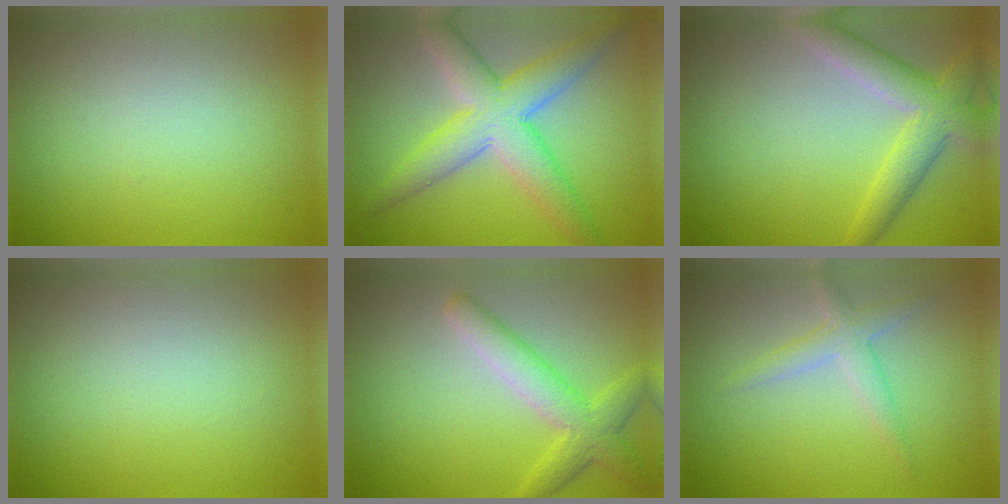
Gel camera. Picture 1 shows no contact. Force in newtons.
{"total": 6.6, "press": 6.6, "slide": 0.1}
{"total": 4.5, "press": 4.5, "slide": 0.2}
{"total": 0.0}
{"total": 4.0, "press": 4.0, "slide": 0.2}
{"total": 2.2, "press": 2.2, "slide": 0.1}